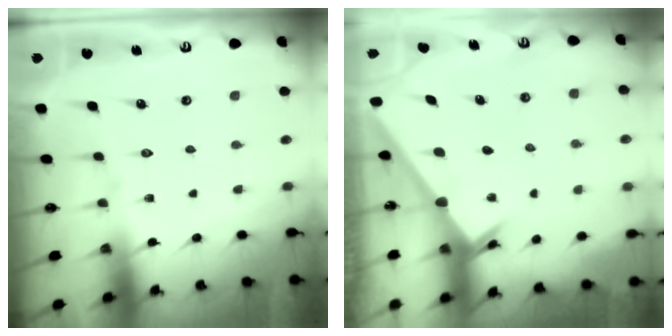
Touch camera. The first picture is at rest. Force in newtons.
{"total": 2.4, "press": 2.4, "slide": 0.2}